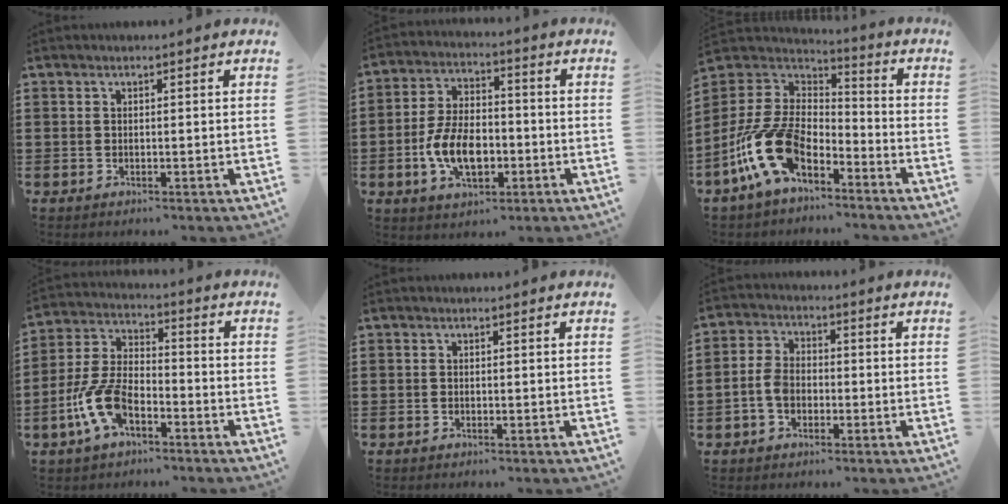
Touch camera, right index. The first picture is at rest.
{"total": 8.8, "force": [-2.4, 4.9, 6.9], "torque": [-0.147, -0.002, -0.049]}
{"total": 13.9, "force": [-7.3, 7.2, 9.4], "torque": [-0.229, 0.013, -0.144]}
{"total": 8.9, "force": [-4.1, 4.2, 6.6], "torque": [-0.170, -0.007, -0.083]}
{"total": 0.0}
{"total": 4.5, "force": [-1.6, 3.1, 2.9], "torque": [-0.075, 0.003, -0.034]}